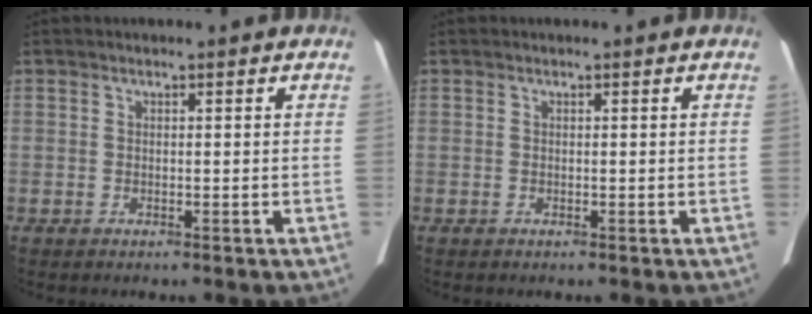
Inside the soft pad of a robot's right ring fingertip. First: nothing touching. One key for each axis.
{"total": 0.0}